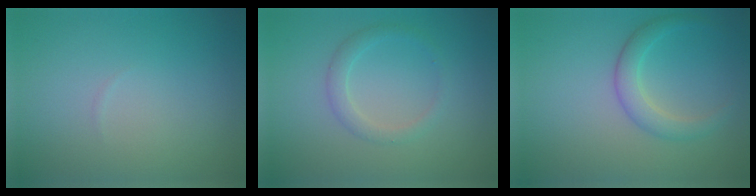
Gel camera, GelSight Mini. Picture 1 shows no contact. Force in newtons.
{"total": 1.7, "press": 1.7, "slide": 0.0}
{"total": 2.6, "press": 2.6, "slide": 0.1}